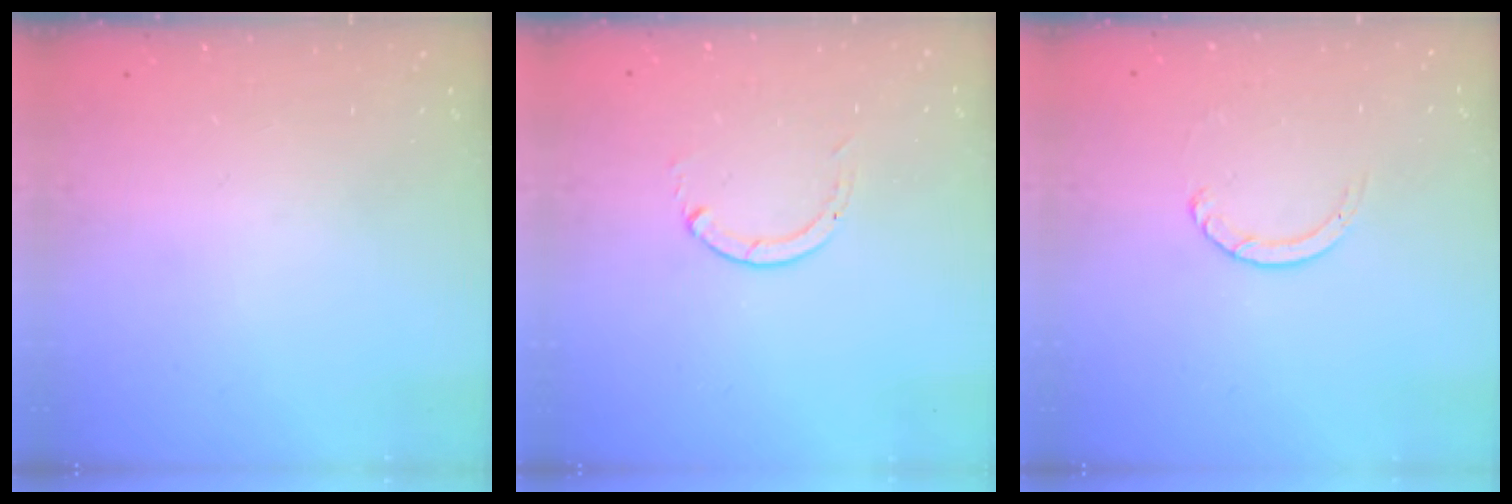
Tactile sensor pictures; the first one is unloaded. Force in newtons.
{"total": 0.6, "press": 0.5, "slide": 0.1}
{"total": 1.3, "press": 1.2, "slide": 0.2}